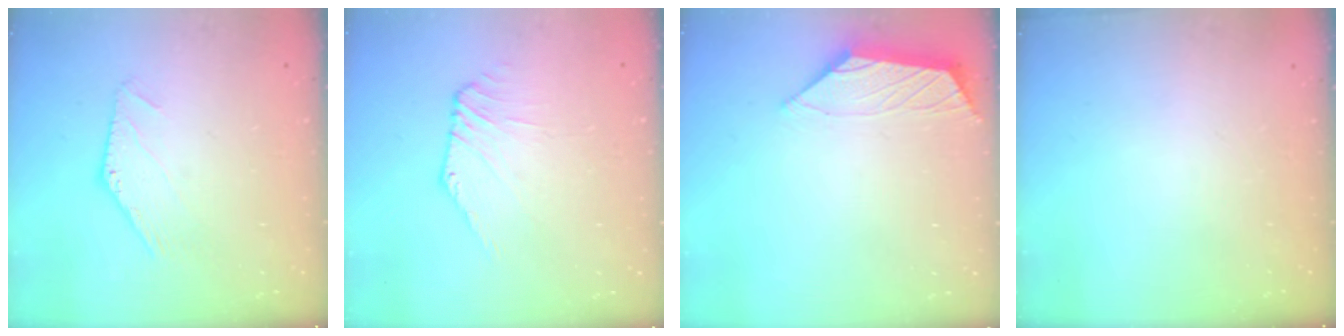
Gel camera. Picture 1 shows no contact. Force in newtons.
{"total": 1.1, "press": 1.1, "slide": 0.3}
{"total": 0.9, "press": 0.8, "slide": 0.4}
{"total": 0.0}